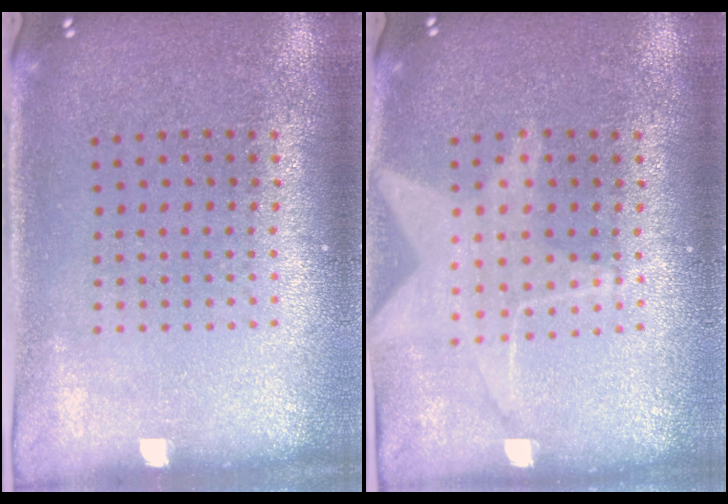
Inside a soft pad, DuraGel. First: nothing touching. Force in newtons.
{"total": 1.5, "press": 1.3, "slide": 0.6}